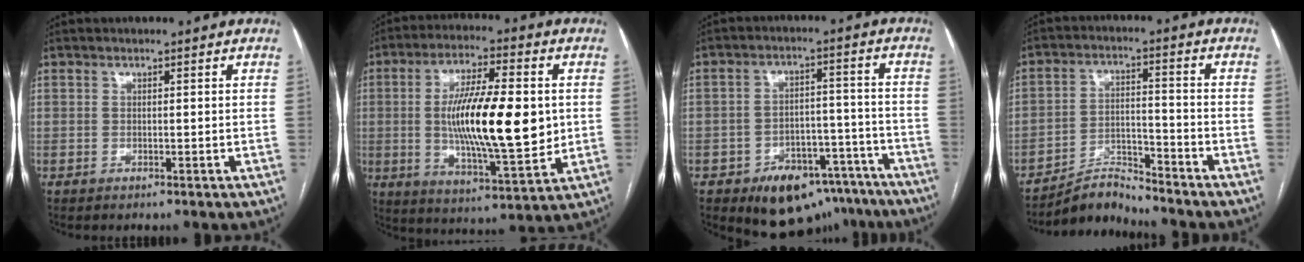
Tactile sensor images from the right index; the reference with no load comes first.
{"total": 17.4, "force": [0.5, 3.9, 17.0], "torque": [-0.305, -0.008, 0.007]}
{"total": 13.4, "force": [-9.2, 7.8, 5.8], "torque": [-0.050, 0.043, -0.130]}
{"total": 5.8, "force": [-5.8, 0.2, -0.4], "torque": [0.008, 0.009, -0.102]}